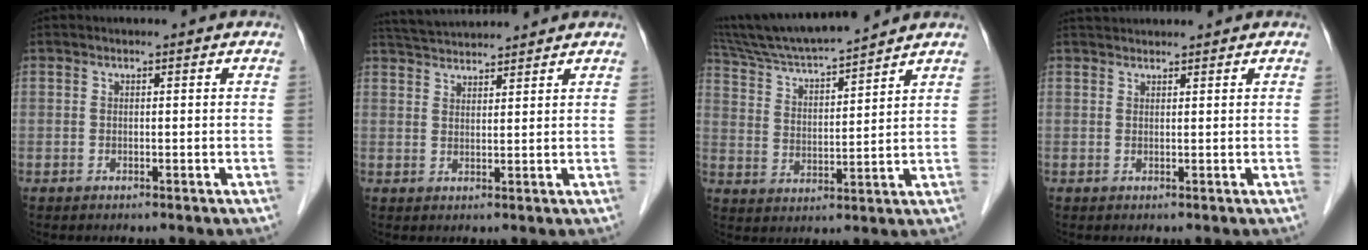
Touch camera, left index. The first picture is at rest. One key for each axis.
{"total": 6.9, "fx": 6.7, "fy": 0.2, "fz": 1.7, "tx": -0.039, "ty": 0.034, "tz": 0.113}
{"total": 13.7, "fx": 12.4, "fy": 0.1, "fz": 5.6, "tx": -0.109, "ty": 0.011, "tz": 0.219}
{"total": 2.7, "fx": 2.7, "fy": 0.2, "fz": 0.5, "tx": -0.008, "ty": 0.030, "tz": 0.047}